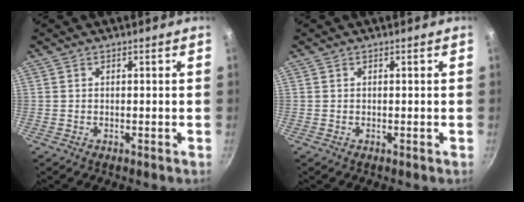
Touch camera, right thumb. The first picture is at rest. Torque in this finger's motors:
{"motor_torque": [-0.04, 0.06, -0.04, 0.04, 0.00]}